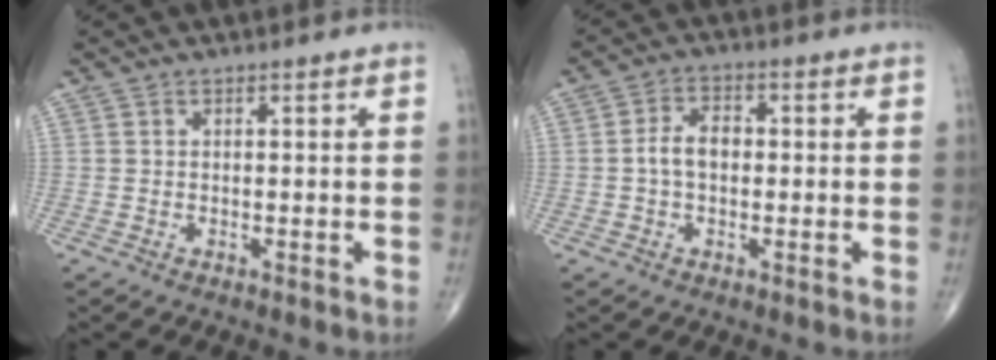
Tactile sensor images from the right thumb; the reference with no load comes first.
{"total": 4.8, "force": [-0.3, 3.1, 3.6], "torque": [-0.062, 0.018, -0.012]}